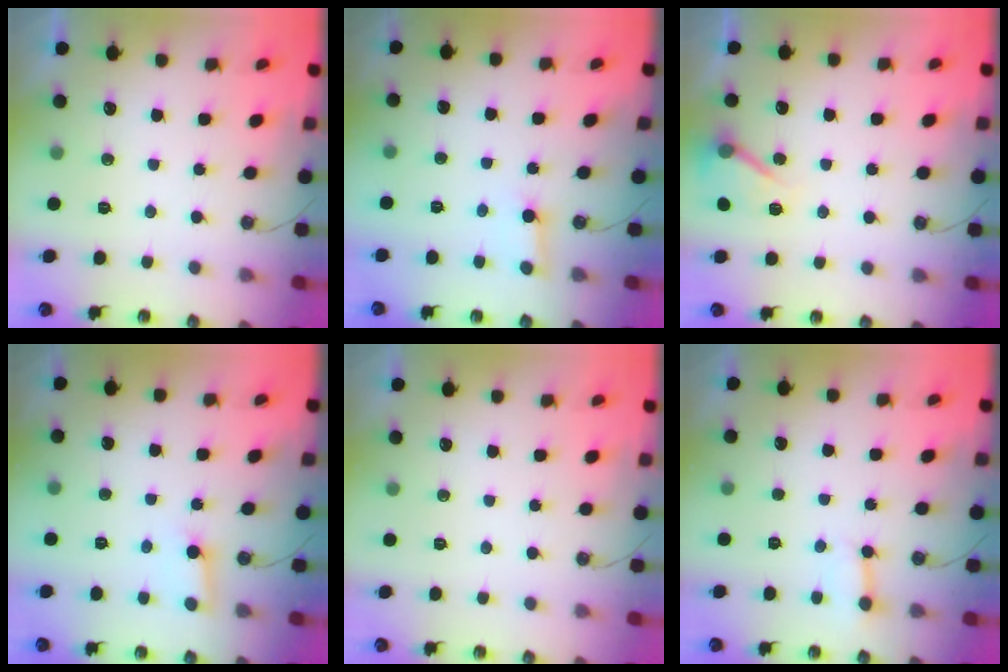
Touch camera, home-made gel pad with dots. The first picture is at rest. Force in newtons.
{"total": 2.6, "press": 2.5, "slide": 0.3}
{"total": 8.9, "press": 8.8, "slide": 1.5}
{"total": 2.6, "press": 2.6, "slide": 0.4}
{"total": 0.0}
{"total": 3.6, "press": 3.6, "slide": 0.4}